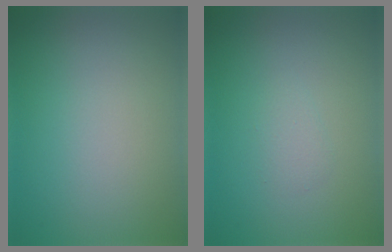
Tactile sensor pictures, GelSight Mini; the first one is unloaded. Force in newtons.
{"total": 0.9, "press": 0.9, "slide": 0.0}